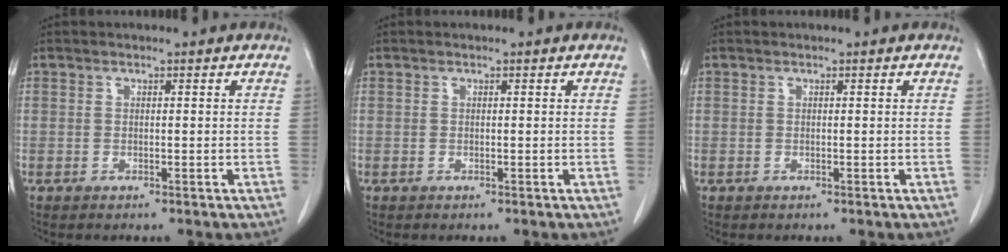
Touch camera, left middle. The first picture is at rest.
{"total": 0.0}
{"total": 0.0}